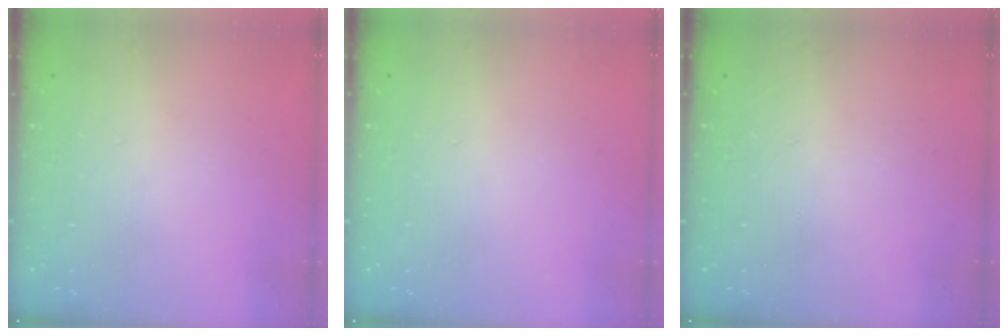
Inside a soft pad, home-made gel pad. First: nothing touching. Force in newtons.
{"total": 0.0}
{"total": 0.0}